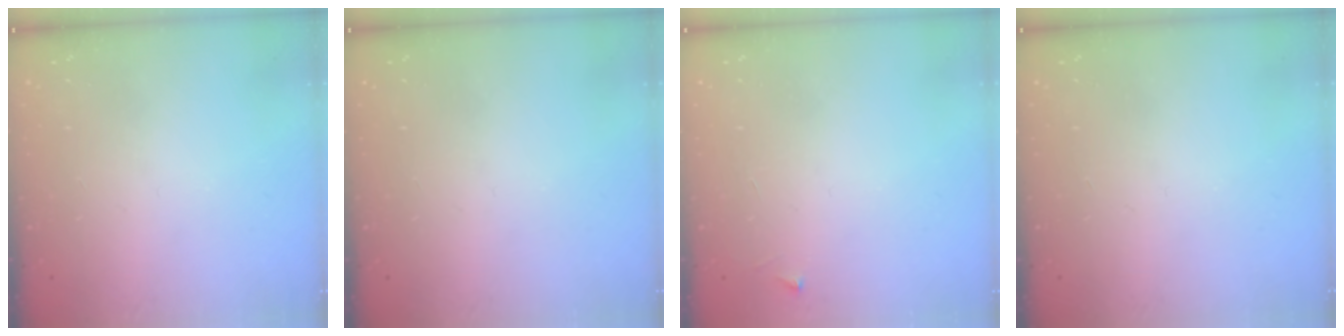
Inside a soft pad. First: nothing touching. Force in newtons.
{"total": 0.0}
{"total": 2.5, "press": 2.5, "slide": 0.3}
{"total": 0.0}